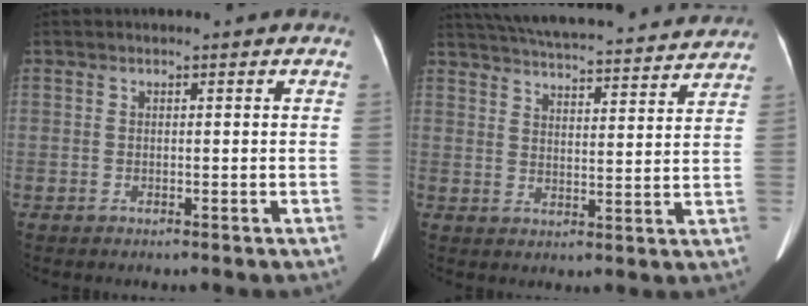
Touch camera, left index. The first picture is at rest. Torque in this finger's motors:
{"motor_torque": [0.81, -1.33, 0.22, 0.08]}